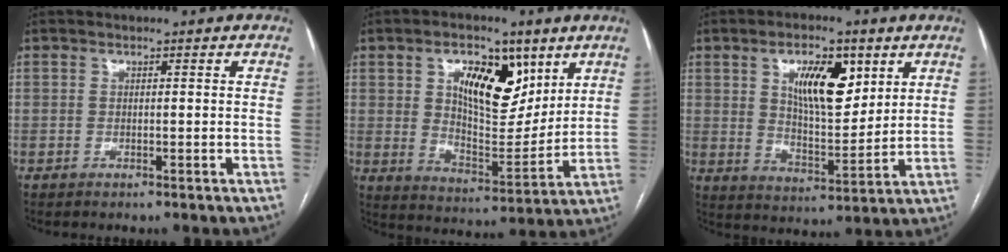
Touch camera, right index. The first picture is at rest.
{"total": 13.4, "force": [5.9, 6.4, 10.1], "torque": [-0.163, 0.008, 0.109]}
{"total": 11.1, "force": [4.7, 4.3, 9.0], "torque": [-0.150, 0.004, 0.087]}